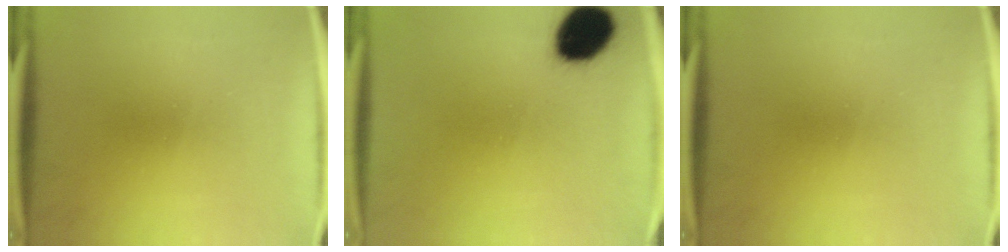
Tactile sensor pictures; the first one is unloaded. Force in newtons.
{"total": 12.6}
{"total": 0.0}